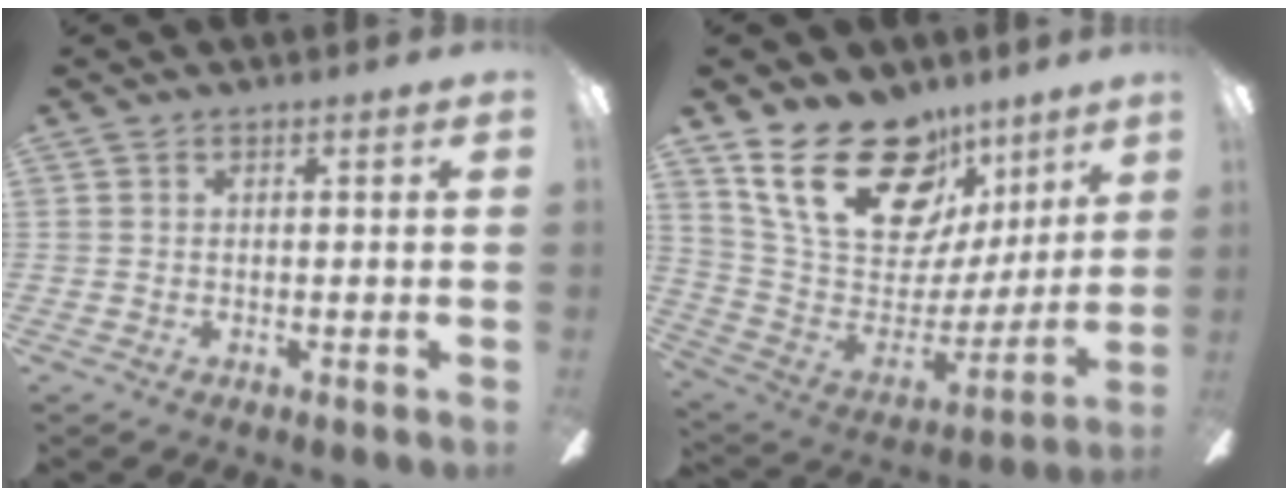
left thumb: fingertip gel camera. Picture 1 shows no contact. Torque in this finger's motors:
{"motor_torque": [2.16, 1.40, 1.44, -1.33, 0.38]}